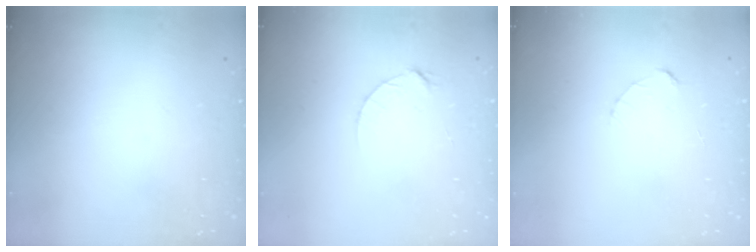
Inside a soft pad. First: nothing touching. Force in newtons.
{"total": 4.4, "press": 4.4, "slide": 0.4}
{"total": 2.4, "press": 2.4, "slide": 0.2}